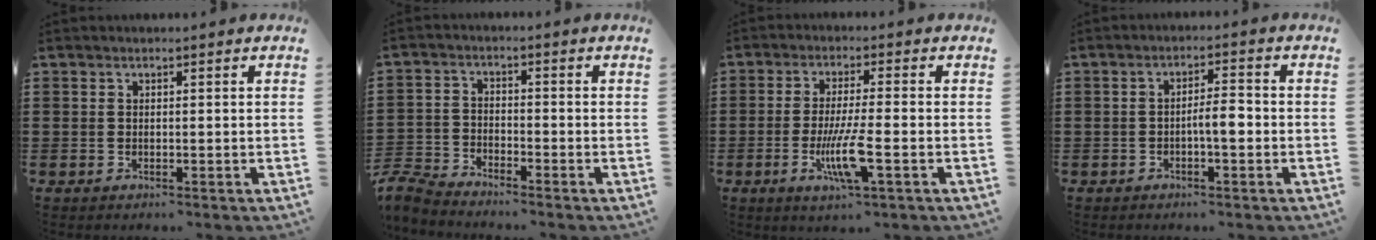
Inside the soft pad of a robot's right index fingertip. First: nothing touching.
{"total": 4.0, "force": [-3.9, 0.5, 0.3], "torque": [-0.039, -0.008, -0.091]}
{"total": 7.0, "force": [-2.2, 0.9, 6.6], "torque": [-0.128, -0.016, -0.042]}
{"total": 3.8, "force": [-1.0, 0.9, 3.5], "torque": [-0.062, 0.007, -0.020]}